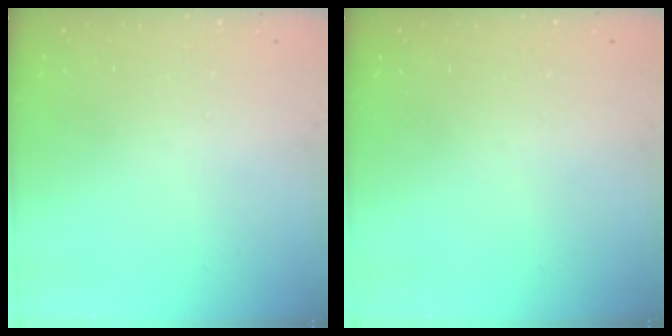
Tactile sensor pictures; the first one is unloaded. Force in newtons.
{"total": 0.0}